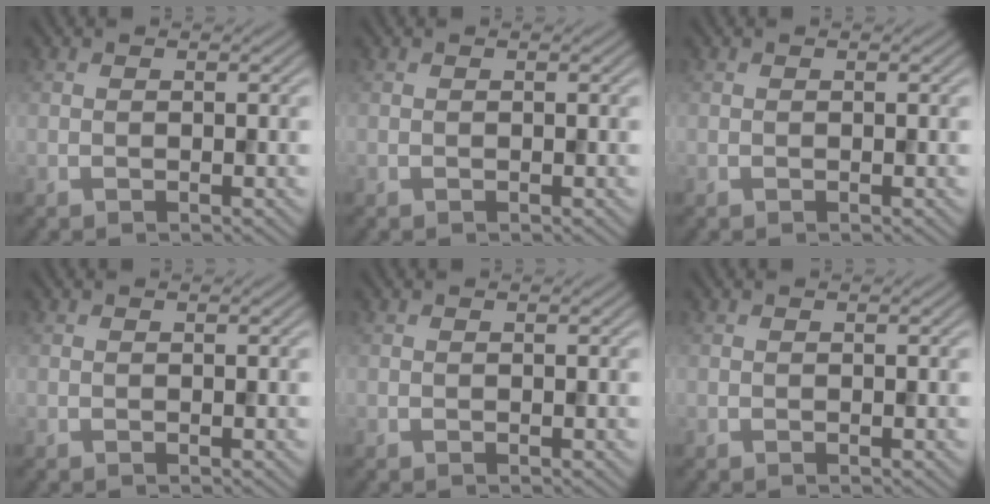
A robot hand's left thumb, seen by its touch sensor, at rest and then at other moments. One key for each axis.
{"total": 0.0}
{"total": 0.0}
{"total": 0.0}
{"total": 0.0}
{"total": 0.0}